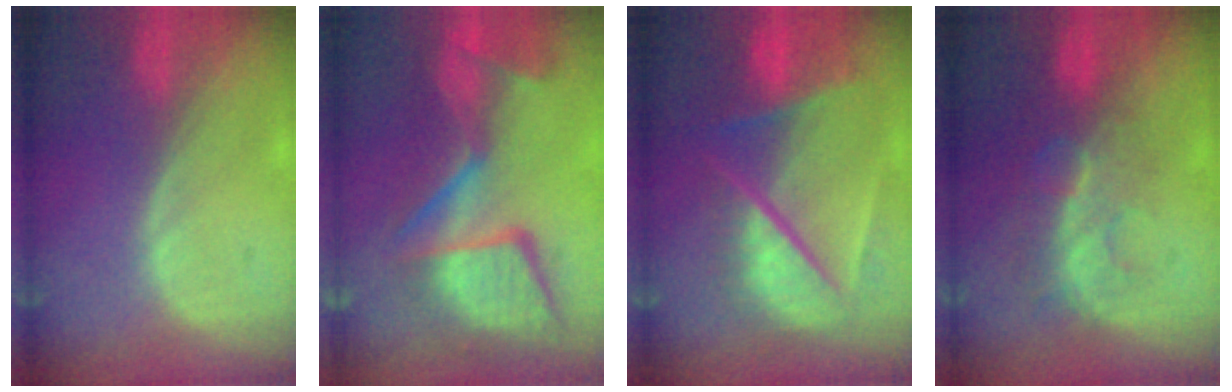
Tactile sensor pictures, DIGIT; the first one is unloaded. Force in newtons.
{"total": 13.6, "press": 11.1, "slide": 7.8}
{"total": 10.1, "press": 8.6, "slide": 5.3}
{"total": 8.2, "press": 7.0, "slide": 4.2}